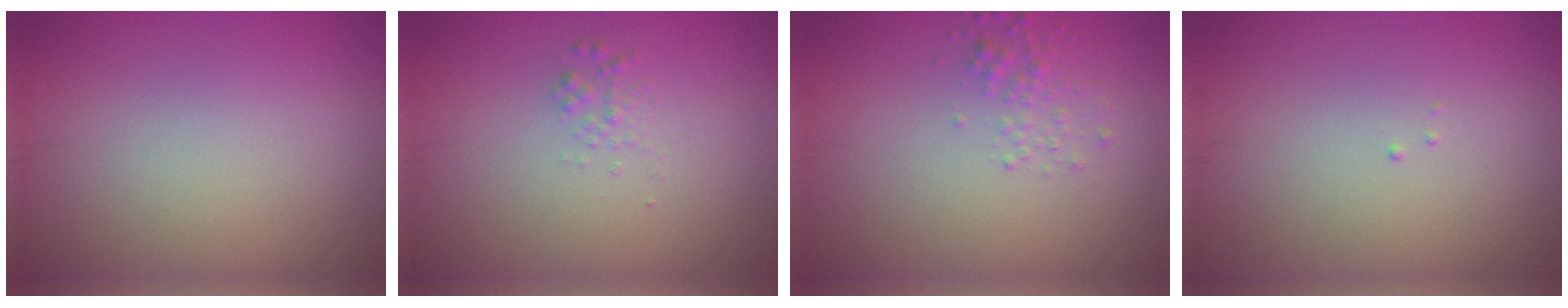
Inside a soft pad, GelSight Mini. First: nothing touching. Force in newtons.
{"total": 0.9, "press": 0.9, "slide": 0.1}
{"total": 1.6, "press": 1.6, "slide": 0.1}
{"total": 0.0}